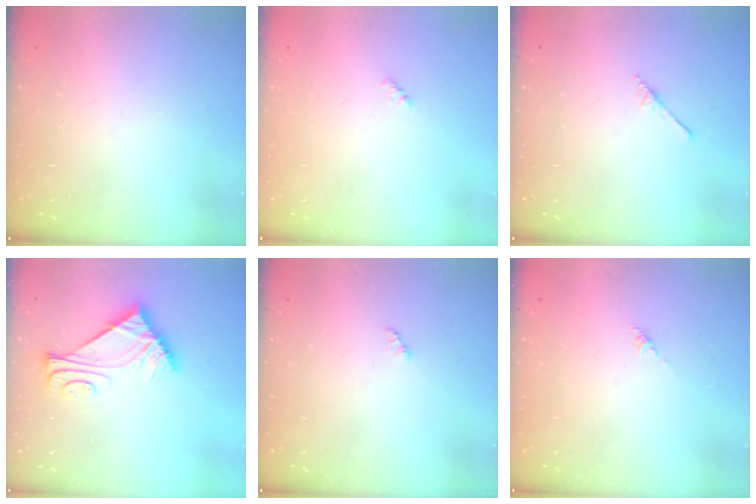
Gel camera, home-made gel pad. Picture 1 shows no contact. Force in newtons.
{"total": 2.4, "press": 2.4, "slide": 0.5}
{"total": 2.5, "press": 2.4, "slide": 0.3}
{"total": 7.4, "press": 7.4, "slide": 0.8}
{"total": 1.3, "press": 1.3, "slide": 0.2}
{"total": 0.6, "press": 0.4, "slide": 0.4}